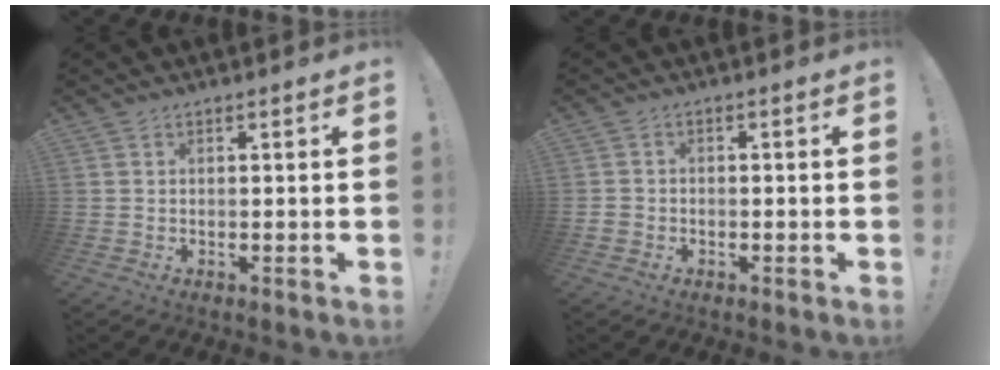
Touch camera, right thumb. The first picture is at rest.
{"total": 1.9, "force": [-1.1, 1.4, 0.6], "torque": [-0.006, 0.010, -0.020]}